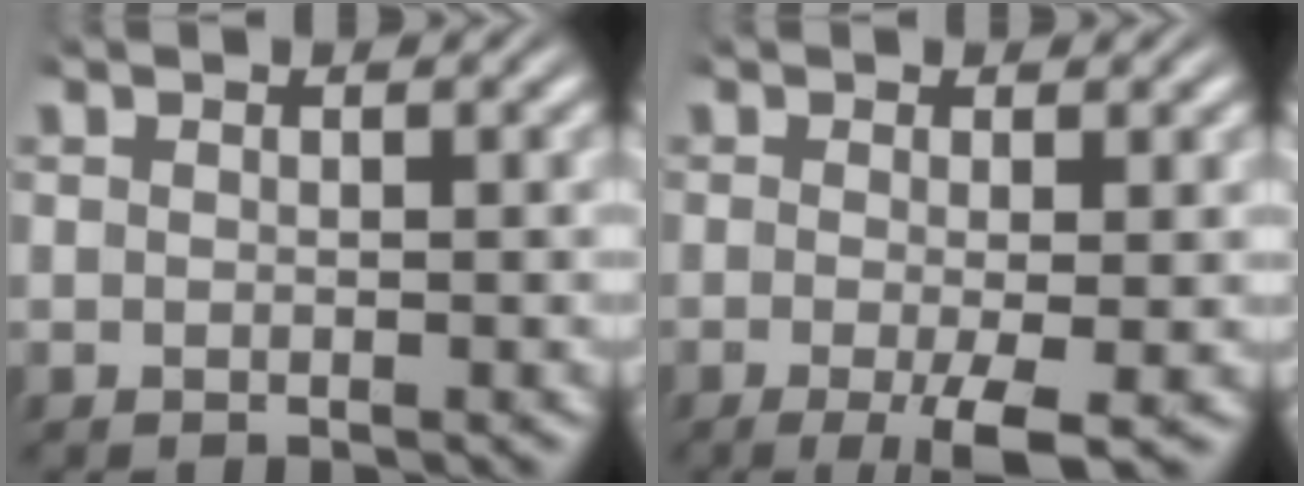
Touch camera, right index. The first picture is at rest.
{"total": 4.0, "force": [-2.2, 0.9, 3.2], "torque": [-0.061, -0.023, -0.026]}